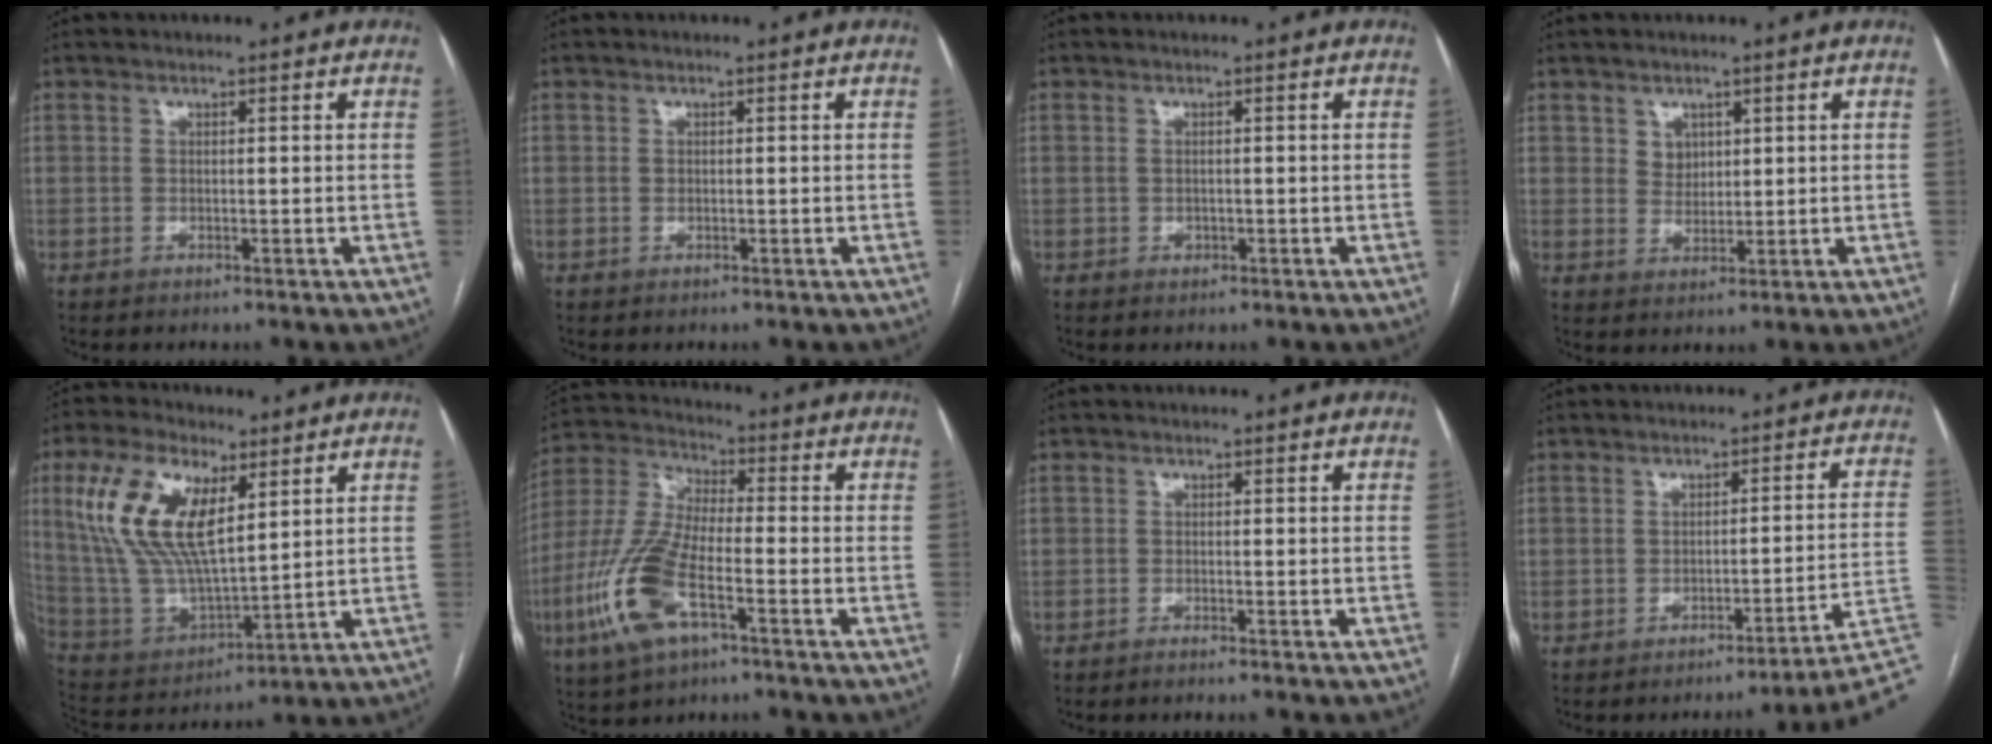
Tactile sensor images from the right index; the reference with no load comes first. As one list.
[{"total": 0.5, "force": [-0.1, 0.4, 0.3], "torque": [-0.009, 0.001, 0.000]}, {"total": 1.1, "force": [-0.3, 0.8, 0.6], "torque": [-0.014, 0.001, -0.001]}, {"total": 2.9, "force": [1.4, 2.3, 1.0], "torque": [-0.017, -0.001, 0.028]}, {"total": 16.2, "force": [6.2, 6.5, 13.5], "torque": [-0.294, 0.014, 0.126]}, {"total": 13.9, "force": [-5.7, 4.3, 11.9], "torque": [-0.277, -0.008, -0.112]}, {"total": 2.2, "force": [-1.9, -0.3, 1.0], "torque": [-0.012, 0.002, -0.024]}, {"total": 10.3, "force": [-8.1, -3.1, 5.6], "torque": [-0.027, 0.018, -0.094]}]